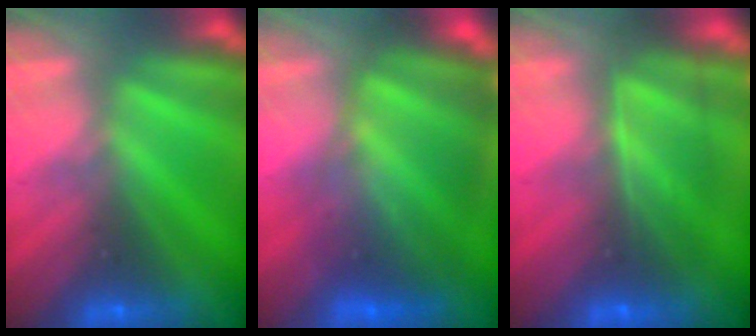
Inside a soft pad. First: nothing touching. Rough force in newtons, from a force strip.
{"total": 5.8}
{"total": 7.4}